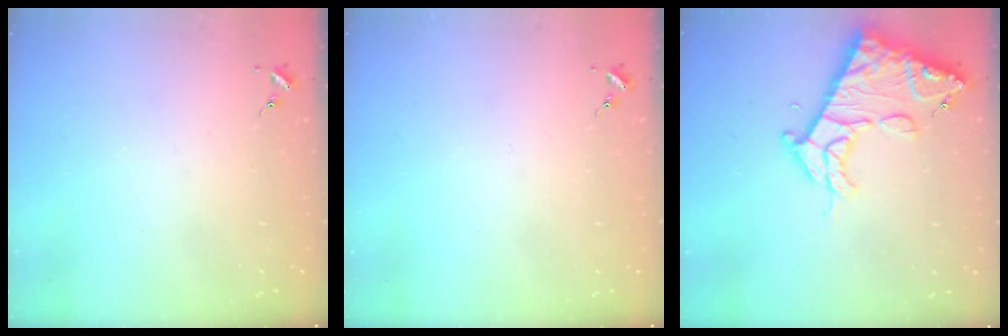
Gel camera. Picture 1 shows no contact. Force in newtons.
{"total": 0.0}
{"total": 15.7, "press": 15.6, "slide": 1.7}